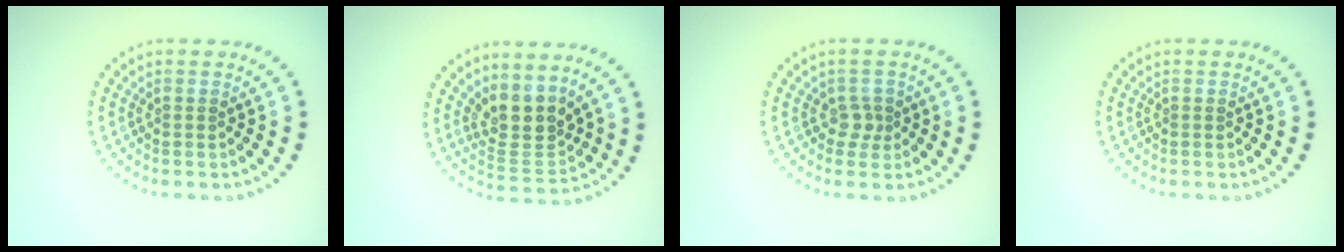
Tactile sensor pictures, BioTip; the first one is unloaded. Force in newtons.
{"total": 3.7, "press": 3.1, "slide": 2.0}
{"total": 1.4, "press": 1.2, "slide": 0.8}
{"total": 0.0}